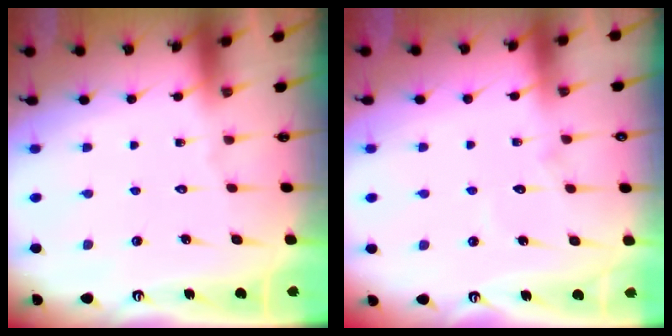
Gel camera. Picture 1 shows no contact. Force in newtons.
{"total": 5.1, "press": 5.1, "slide": 0.5}